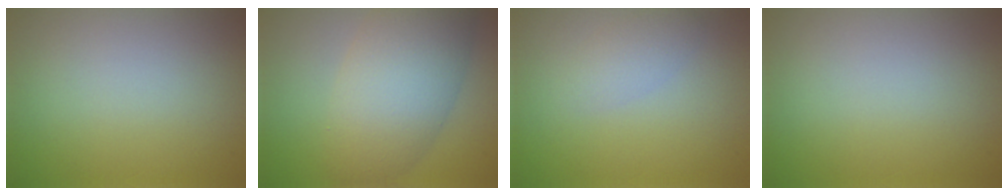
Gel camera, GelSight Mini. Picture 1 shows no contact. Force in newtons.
{"total": 8.4, "press": 8.4, "slide": 0.4}
{"total": 1.8, "press": 1.8, "slide": 0.2}
{"total": 0.0}